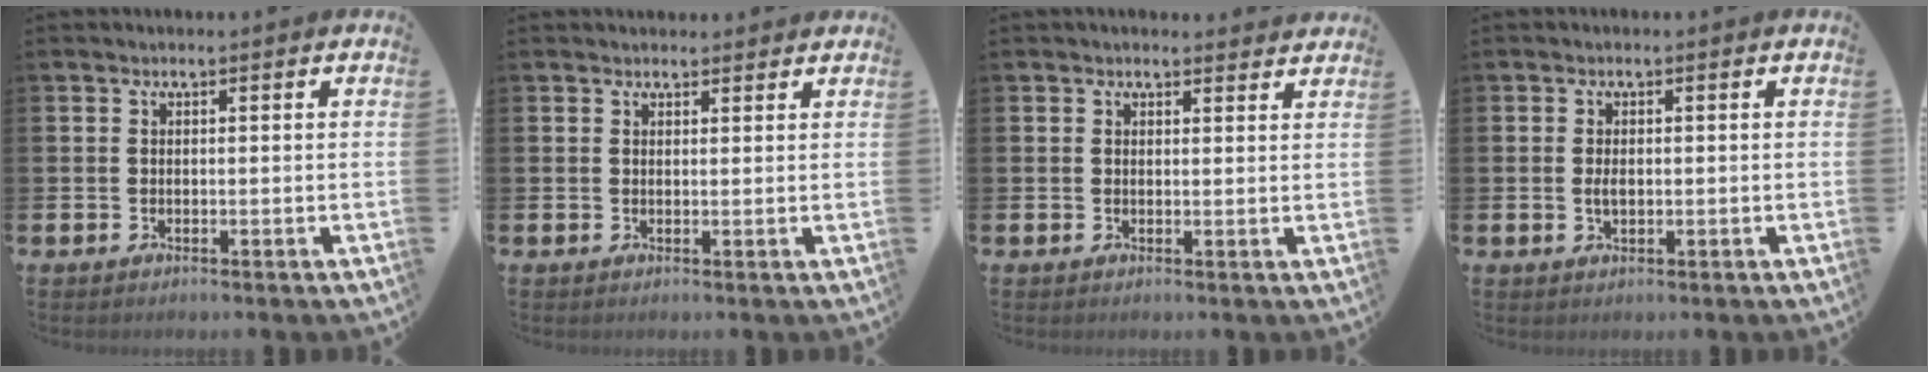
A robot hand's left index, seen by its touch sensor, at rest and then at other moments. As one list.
[{"total": 1.6, "force": [1.5, 0.6, 0.0], "torque": [0.012, -0.005, 0.025]}, {"total": 1.6, "force": [1.6, 0.4, 0.0], "torque": [0.004, -0.005, 0.028]}, {"total": 1.7, "force": [0.0, 0.9, 1.4], "torque": [-0.024, 0.002, -0.003]}]